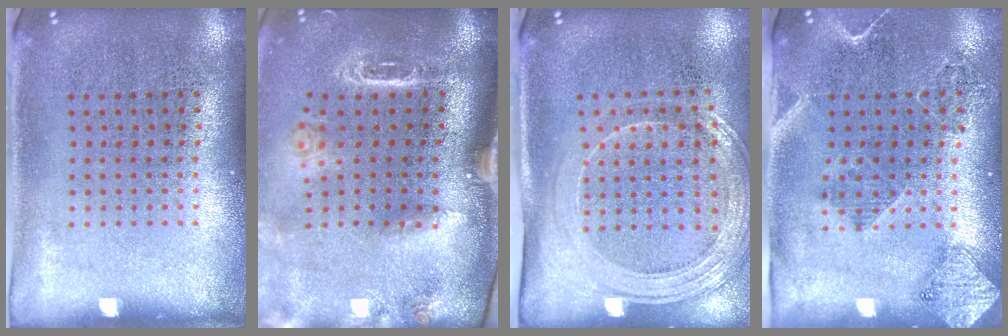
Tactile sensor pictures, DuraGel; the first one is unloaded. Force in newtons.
{"total": 2.2, "press": 1.9, "slide": 1.0}
{"total": 1.9, "press": 1.7, "slide": 0.9}
{"total": 1.8, "press": 1.7, "slide": 0.8}